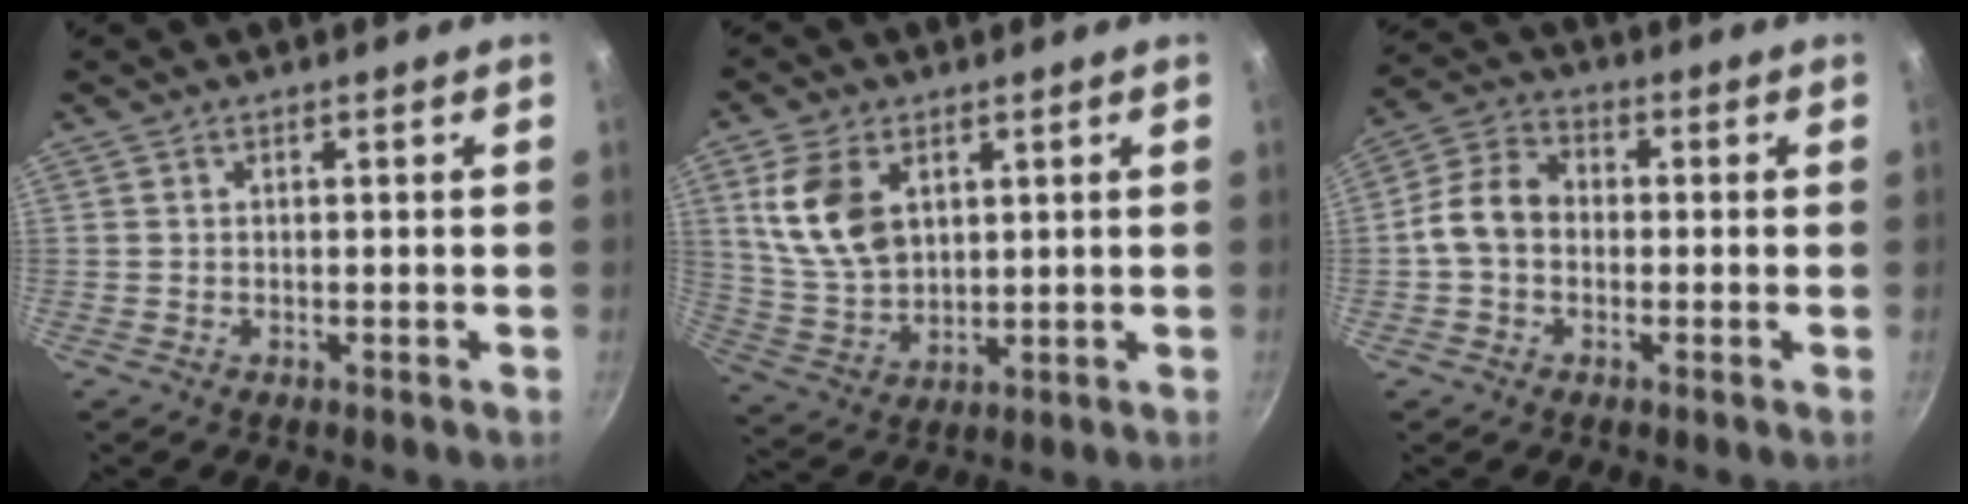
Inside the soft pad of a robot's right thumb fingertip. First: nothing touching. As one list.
[{"total": 11.9, "force": [3.8, 7.8, 8.1], "torque": [-0.143, -0.022, 0.086]}, {"total": 8.0, "force": [-0.8, 6.1, 5.0], "torque": [-0.074, 0.025, -0.034]}]